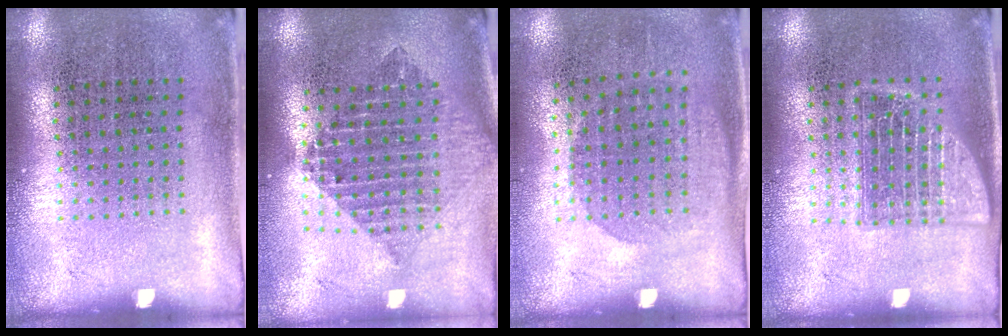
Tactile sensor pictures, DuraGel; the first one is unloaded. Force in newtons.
{"total": 2.1, "press": 1.7, "slide": 1.2}
{"total": 1.1, "press": 1.0, "slide": 0.5}
{"total": 2.4, "press": 2.3, "slide": 0.5}